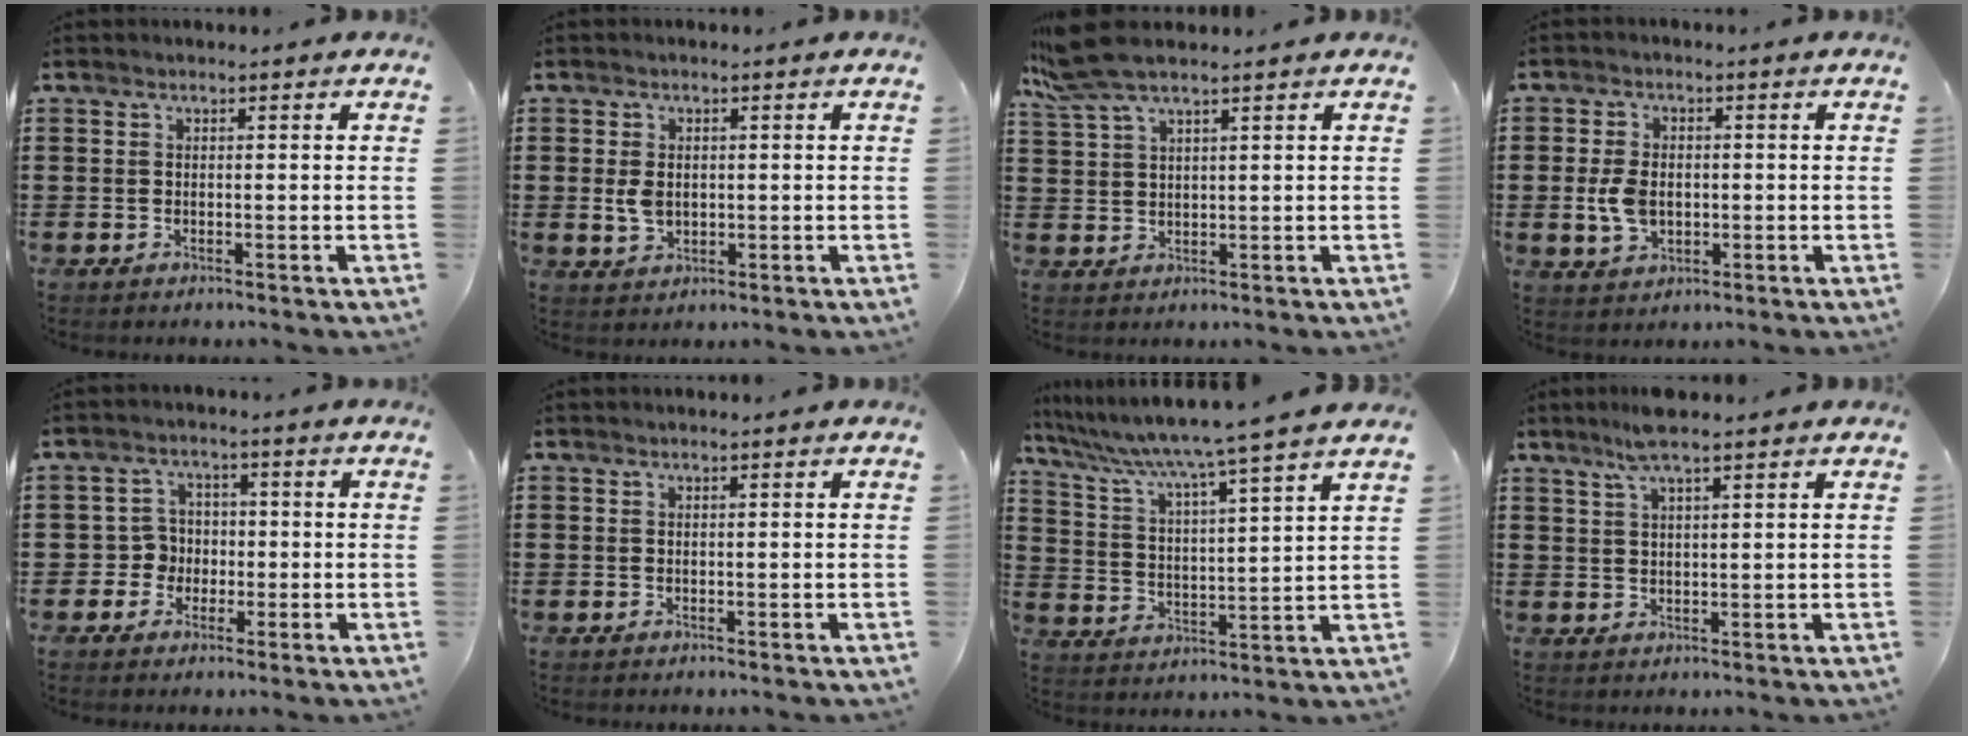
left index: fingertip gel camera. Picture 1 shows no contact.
{"total": 3.2, "force": [0.3, 2.1, 2.4], "torque": [-0.064, 0.001, 0.000]}
{"total": 6.6, "force": [5.0, 1.2, 4.2], "torque": [-0.109, -0.008, 0.088]}
{"total": 5.8, "force": [-0.4, 3.8, 4.3], "torque": [-0.111, 0.000, -0.013]}
{"total": 4.0, "force": [-0.9, 3.8, 1.0], "torque": [-0.035, 0.008, -0.021]}
{"total": 0.0}
{"total": 6.0, "force": [5.2, -1.6, 2.6], "torque": [-0.076, -0.052, 0.078]}
{"total": 4.6, "force": [3.4, 0.4, 3.1], "torque": [-0.069, 0.000, 0.061]}